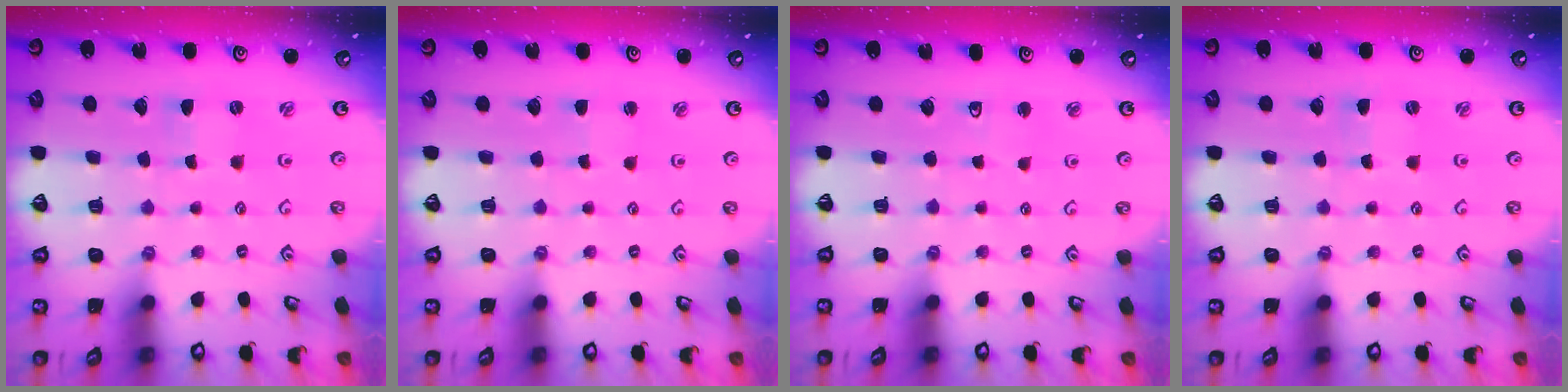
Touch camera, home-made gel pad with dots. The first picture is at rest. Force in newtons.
{"total": 1.3, "press": 1.2, "slide": 0.3}
{"total": 2.9, "press": 2.9, "slide": 0.6}
{"total": 0.0}